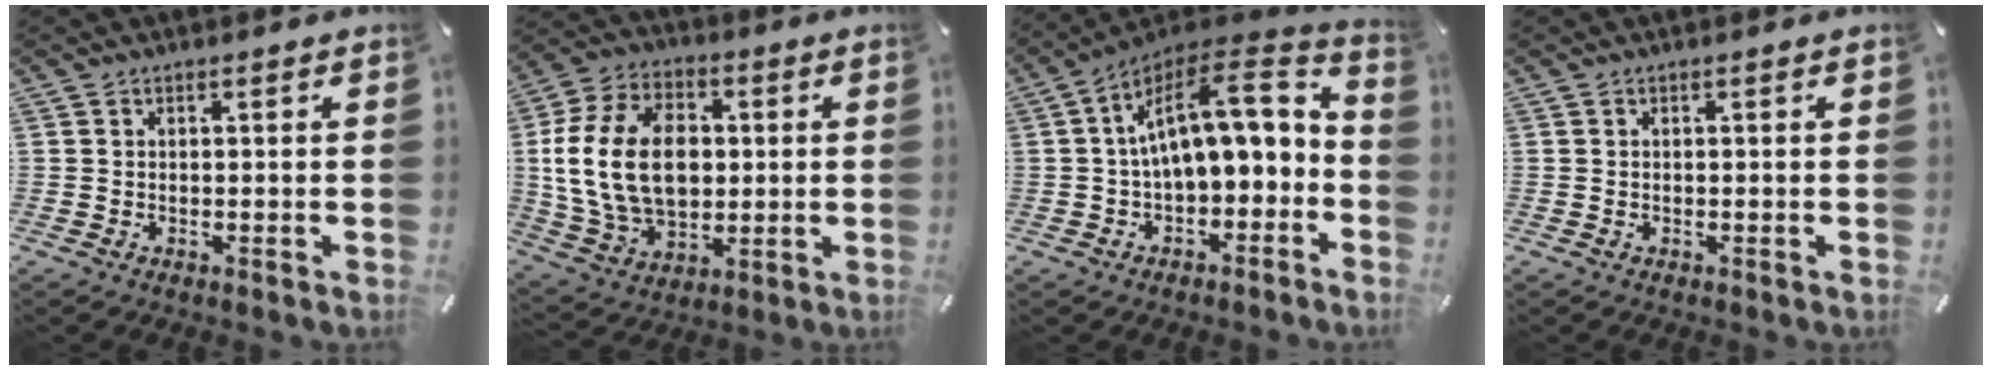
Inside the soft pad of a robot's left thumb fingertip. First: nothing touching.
{"total": 19.0, "force": [0.9, 13.8, 13.0], "torque": [-0.282, 0.010, 0.016]}
{"total": 15.2, "force": [2.0, 8.2, 12.6], "torque": [-0.194, -0.015, 0.033]}
{"total": 0.0}